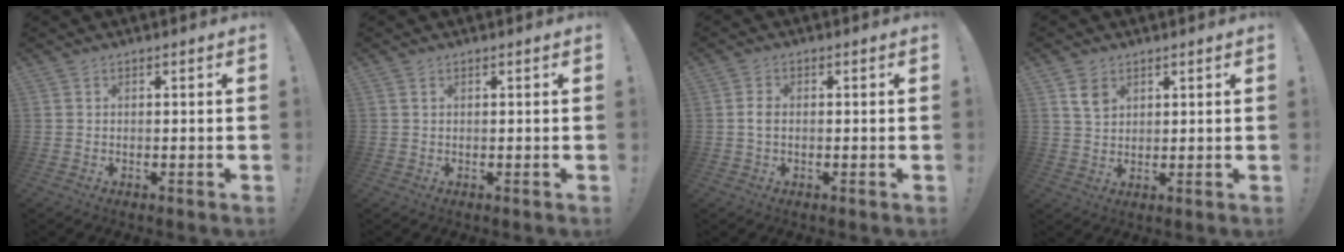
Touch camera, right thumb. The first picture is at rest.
{"total": 0.5, "force": [0.3, 0.3, 0.4], "torque": [-0.005, -0.001, 0.005]}
{"total": 2.3, "force": [-0.3, 1.4, 1.8], "torque": [-0.043, 0.006, -0.007]}
{"total": 5.0, "force": [2.7, 3.6, 2.3], "torque": [-0.027, -0.010, 0.049]}